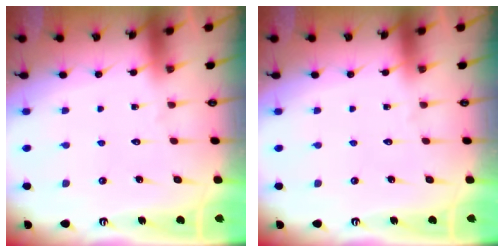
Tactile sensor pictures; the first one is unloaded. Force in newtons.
{"total": 0.0}